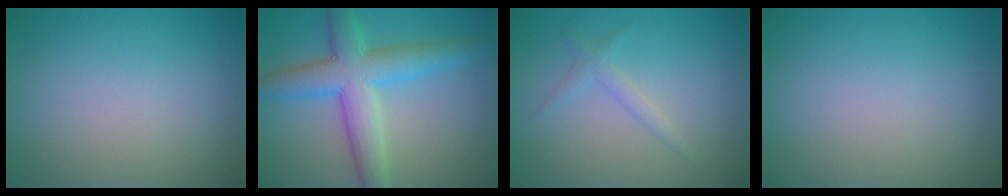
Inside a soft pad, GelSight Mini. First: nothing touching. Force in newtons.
{"total": 6.6, "press": 6.6, "slide": 0.1}
{"total": 1.3, "press": 1.3, "slide": 0.0}
{"total": 0.0}